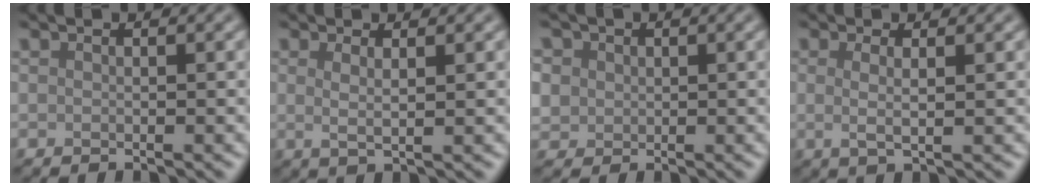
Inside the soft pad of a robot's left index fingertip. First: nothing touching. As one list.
[{"total": 1.7, "force": [0.6, 0.5, 1.5], "torque": [-0.023, -0.003, 0.007]}, {"total": 4.5, "force": [1.6, 3.8, 1.7], "torque": [-0.055, 0.019, 0.020]}, {"total": 2.0, "force": [0.3, 0.6, 1.9], "torque": [-0.031, -0.003, 0.003]}]